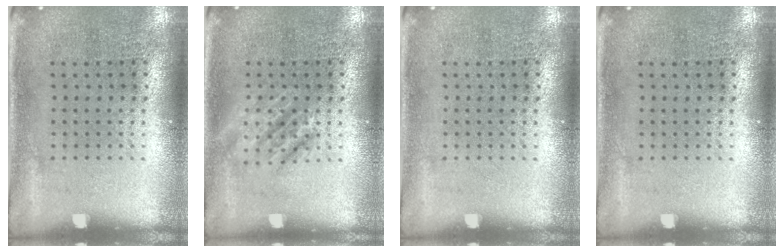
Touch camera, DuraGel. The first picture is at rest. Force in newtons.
{"total": 2.0, "press": 2.0, "slide": 0.3}
{"total": 0.0}
{"total": 0.0}